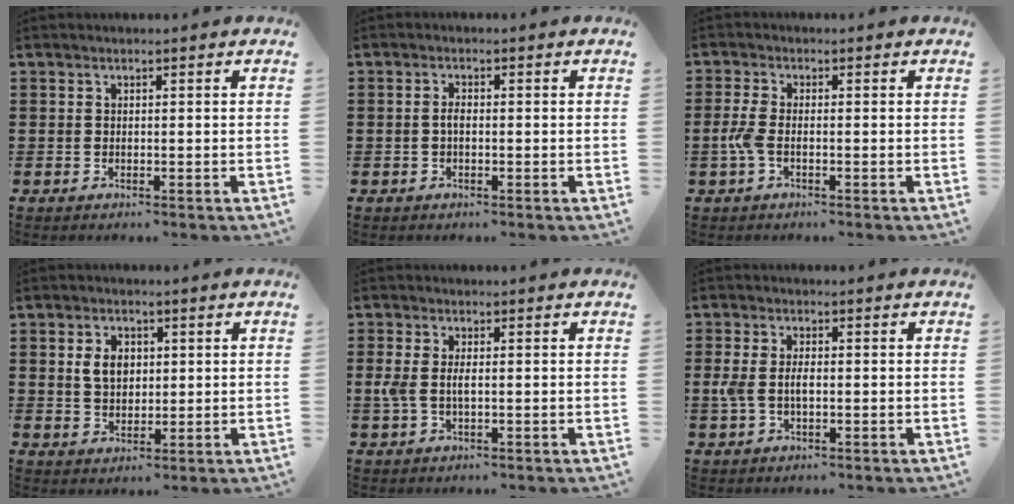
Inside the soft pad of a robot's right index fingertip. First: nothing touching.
{"total": 1.5, "force": [-0.3, 0.6, 1.3], "torque": [-0.032, -0.001, -0.009]}
{"total": 3.0, "force": [-1.0, 1.1, 2.6], "torque": [-0.074, -0.008, -0.025]}
{"total": 4.1, "force": [0.9, 2.9, 2.8], "torque": [-0.062, 0.012, 0.014]}
{"total": 2.8, "force": [-0.2, 1.3, 2.5], "torque": [-0.070, -0.004, -0.011]}
{"total": 3.4, "force": [-0.3, 1.7, 2.9], "torque": [-0.077, -0.004, -0.012]}